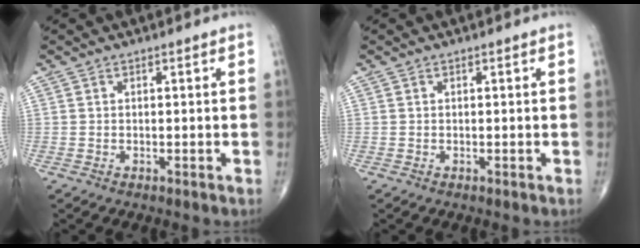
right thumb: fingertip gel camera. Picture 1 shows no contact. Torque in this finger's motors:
{"motor_torque": [0.00, 0.00, -0.05, -0.07, 0.02]}